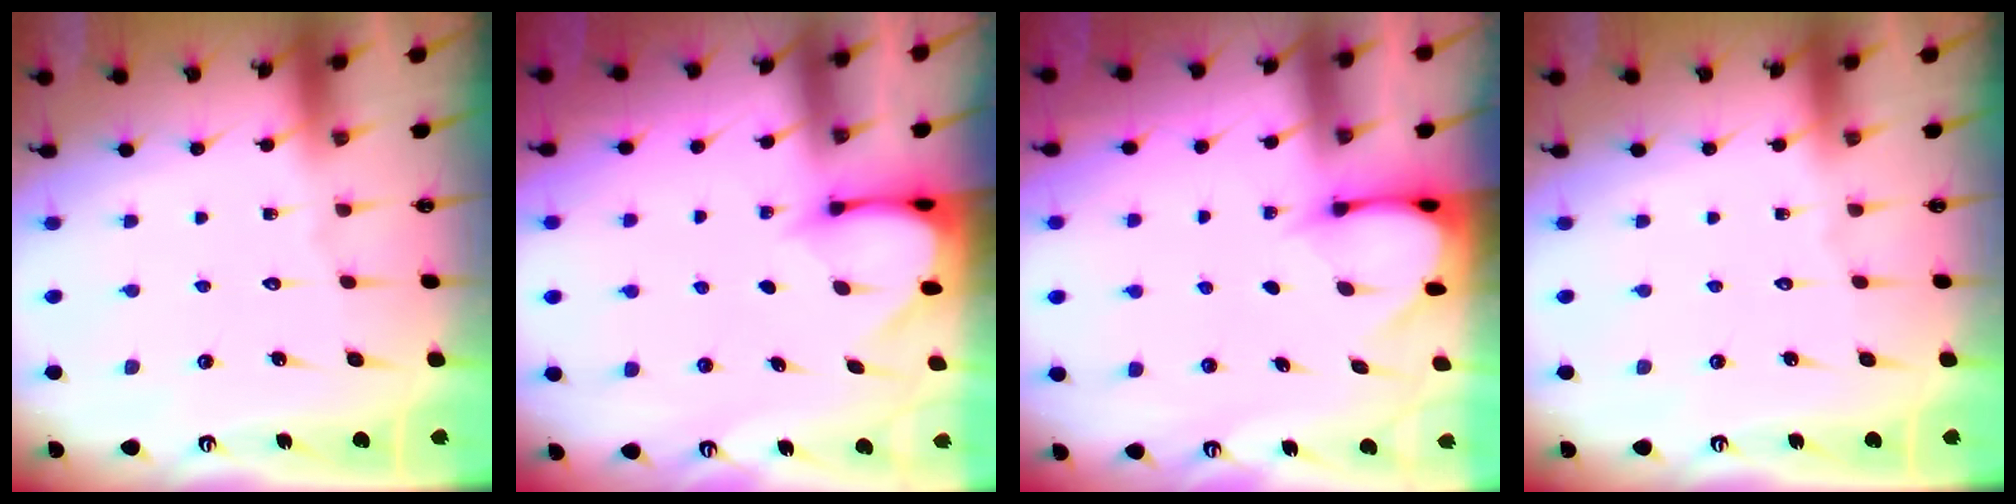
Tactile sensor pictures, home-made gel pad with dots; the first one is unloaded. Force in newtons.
{"total": 3.4, "press": 3.4, "slide": 0.2}
{"total": 3.0, "press": 3.0, "slide": 0.2}
{"total": 0.0}